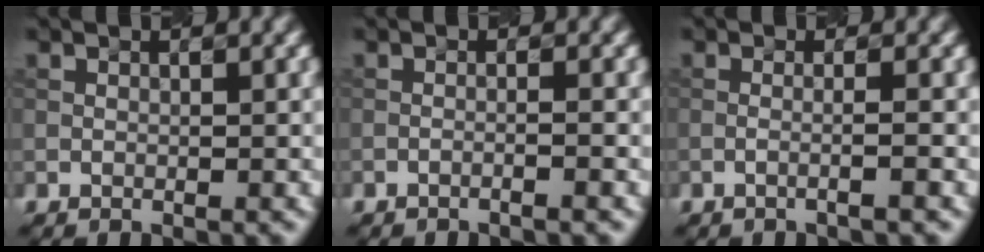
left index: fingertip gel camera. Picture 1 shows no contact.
{"total": 1.5, "force": [-0.8, 0.2, 1.2], "torque": [-0.018, 0.007, -0.027]}
{"total": 1.9, "force": [-0.5, 0.5, 1.8], "torque": [-0.019, -0.001, -0.024]}